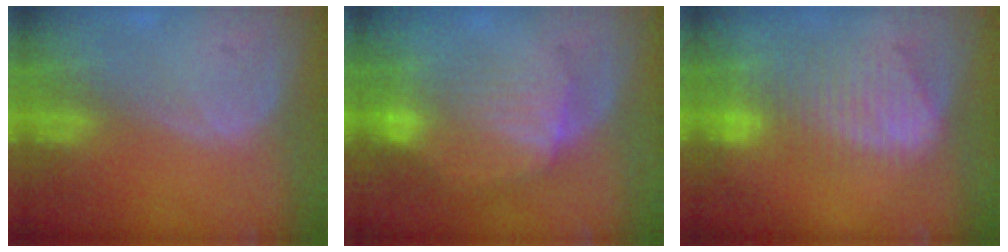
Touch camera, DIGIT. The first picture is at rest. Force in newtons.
{"total": 8.9, "press": 8.0, "slide": 3.8}
{"total": 9.1, "press": 8.0, "slide": 4.3}